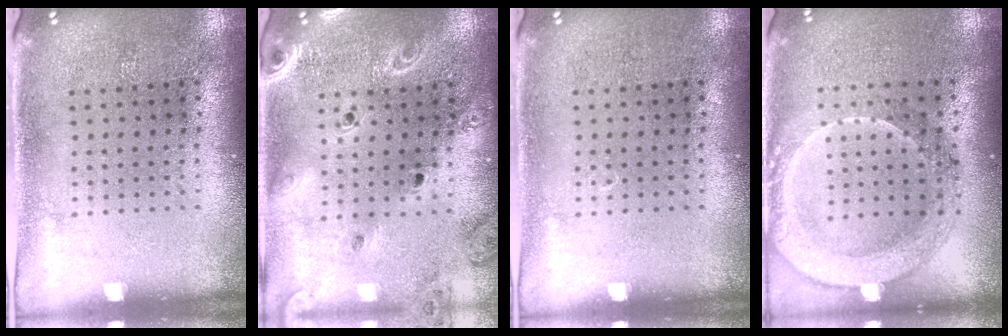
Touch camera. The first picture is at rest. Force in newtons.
{"total": 2.0, "press": 1.9, "slide": 0.8}
{"total": 0.0}
{"total": 2.0, "press": 1.9, "slide": 0.8}